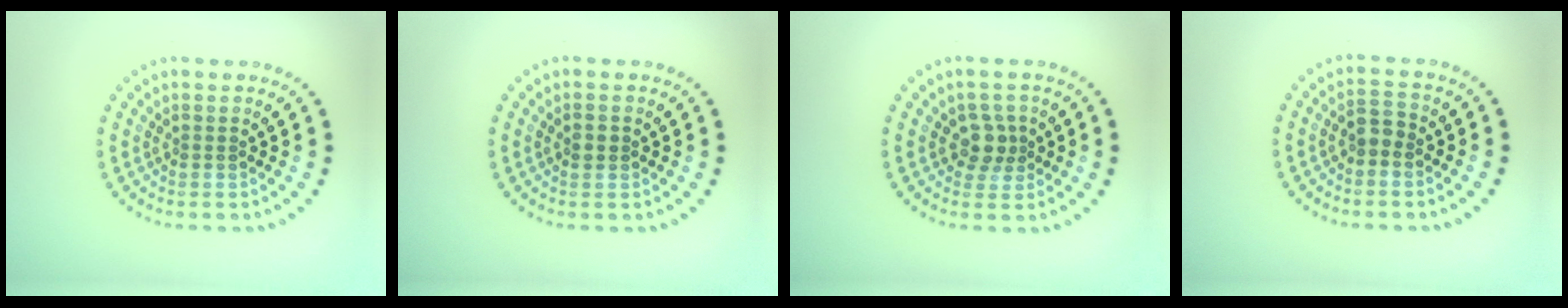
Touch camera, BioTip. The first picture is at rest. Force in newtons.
{"total": 1.3, "press": 1.3, "slide": 0.0}
{"total": 2.2, "press": 1.8, "slide": 1.1}
{"total": 1.7, "press": 1.7, "slide": 0.4}